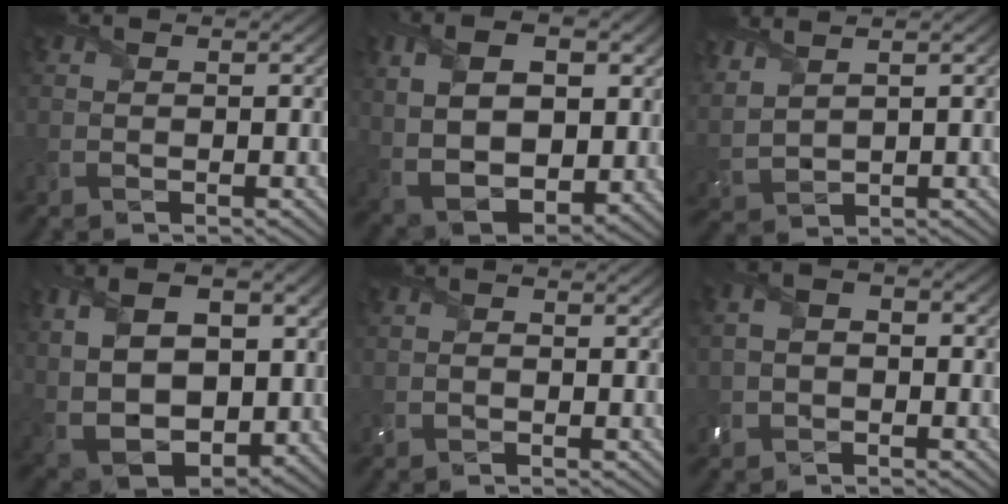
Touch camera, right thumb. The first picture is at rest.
{"total": 12.9, "force": [2.0, 8.2, 9.8], "torque": [-0.191, -0.003, 0.035]}
{"total": 4.7, "force": [3.5, 1.6, 2.8], "torque": [-0.093, 0.010, 0.079]}
{"total": 14.2, "force": [1.9, 9.1, 10.8], "torque": [-0.206, 0.000, 0.032]}
{"total": 1.2, "force": [-0.9, 0.5, 0.6], "torque": [-0.008, -0.001, -0.016]}
{"total": 3.9, "force": [-1.0, 2.7, 2.6], "torque": [-0.058, 0.006, -0.014]}